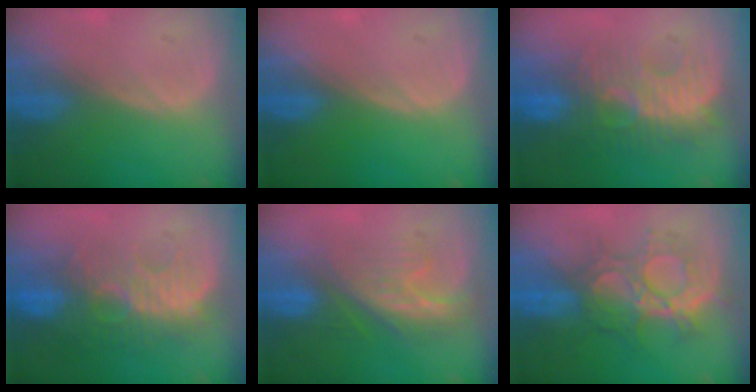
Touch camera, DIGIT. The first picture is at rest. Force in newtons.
{"total": 0.0}
{"total": 9.2, "press": 9.0, "slide": 1.9}
{"total": 10.9, "press": 9.4, "slide": 5.4}
{"total": 7.6, "press": 7.4, "slide": 1.7}
{"total": 8.9, "press": 8.9, "slide": 0.3}